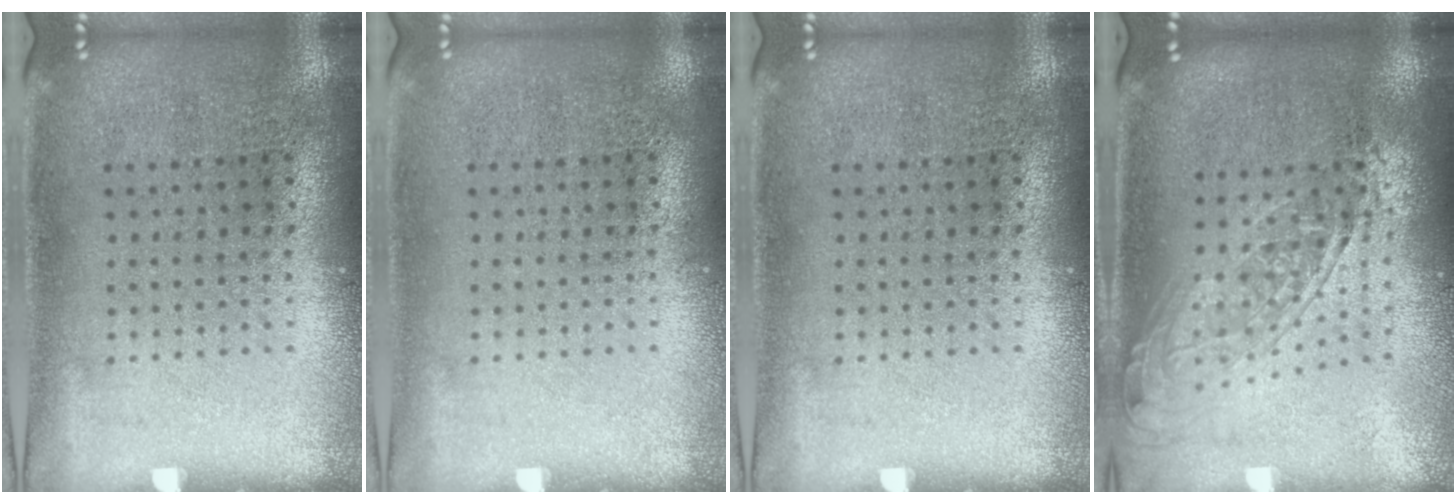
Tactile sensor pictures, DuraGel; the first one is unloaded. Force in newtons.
{"total": 0.0}
{"total": 0.0}
{"total": 1.6, "press": 1.2, "slide": 1.0}